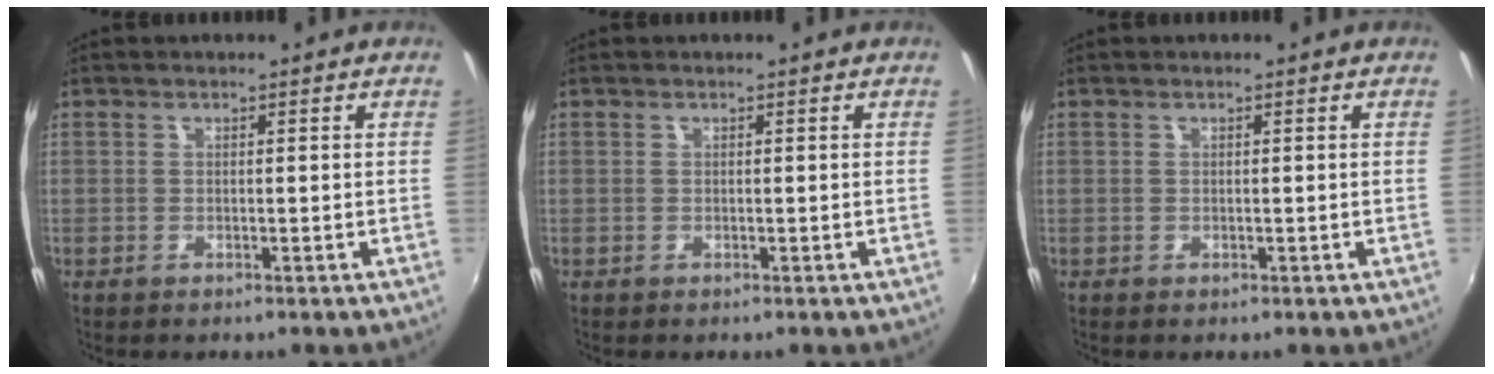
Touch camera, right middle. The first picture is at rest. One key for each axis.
{"total": 0.0}
{"total": 0.0}